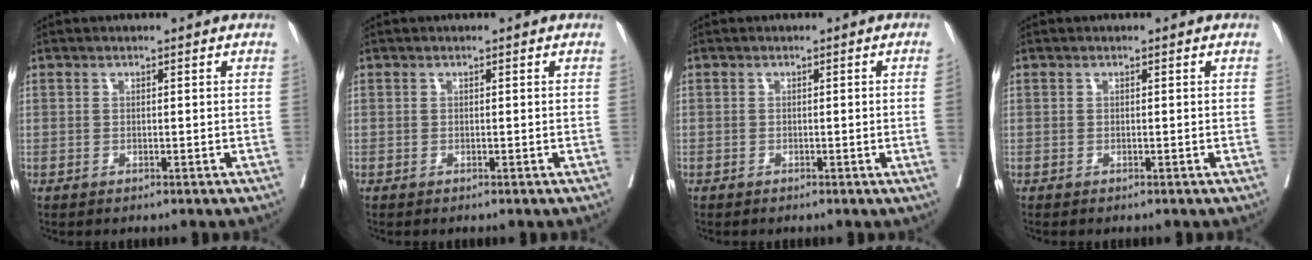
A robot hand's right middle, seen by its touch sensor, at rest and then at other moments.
{"total": 0.0}
{"total": 1.3, "force": [-0.2, -0.5, 1.2], "torque": [-0.010, 0.000, -0.002]}
{"total": 0.0}